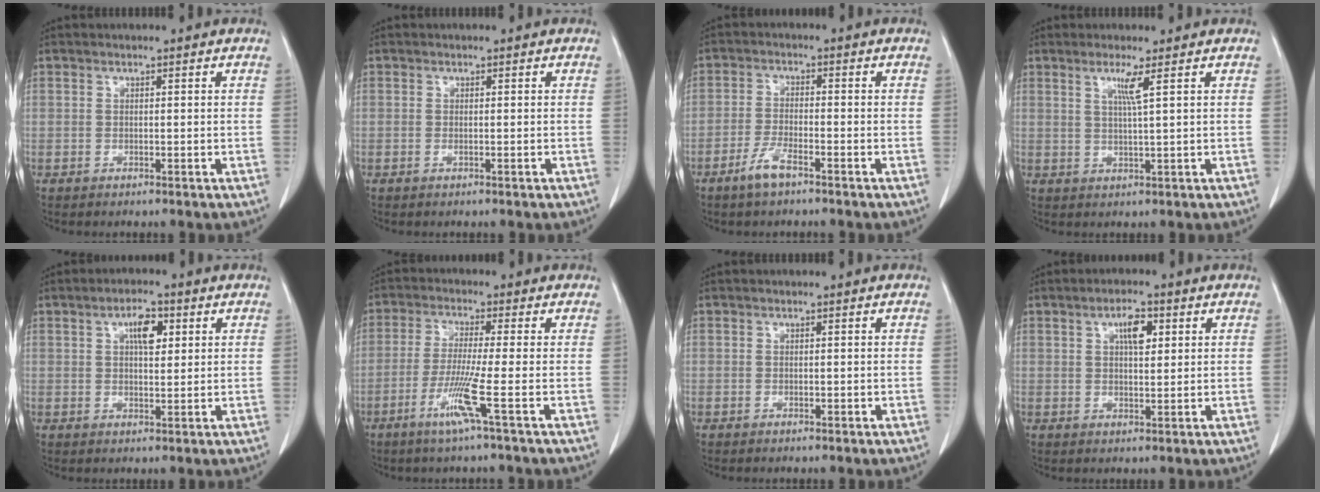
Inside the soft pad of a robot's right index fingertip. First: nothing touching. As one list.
[{"total": 0.7, "force": [-0.2, 0.1, 0.6], "torque": [-0.014, -0.003, 0.000]}, {"total": 4.1, "force": [-2.9, 0.7, 2.8], "torque": [-0.063, -0.003, -0.058]}, {"total": 3.0, "force": [1.3, -0.9, 2.5], "torque": [-0.052, -0.006, 0.028]}, {"total": 4.5, "force": [1.7, 1.8, 3.8], "torque": [-0.062, 0.005, 0.026]}, {"total": 6.8, "force": [-3.0, -1.5, 5.9], "torque": [-0.117, -0.021, -0.065]}, {"total": 0.5, "force": [-0.1, 0.3, 0.5], "torque": [-0.009, -0.001, 0.000]}, {"total": 4.2, "force": [1.6, 1.5, 3.6], "torque": [-0.060, 0.002, 0.025]}]